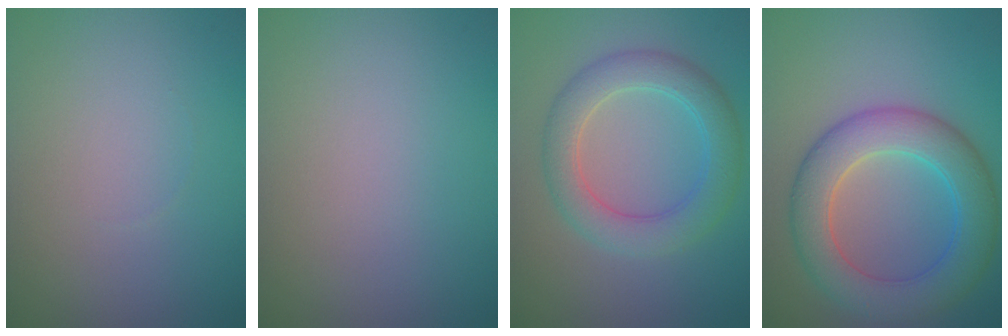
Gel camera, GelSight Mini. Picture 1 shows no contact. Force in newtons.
{"total": 0.0}
{"total": 4.7, "press": 4.7, "slide": 0.0}
{"total": 7.1, "press": 7.1, "slide": 0.1}